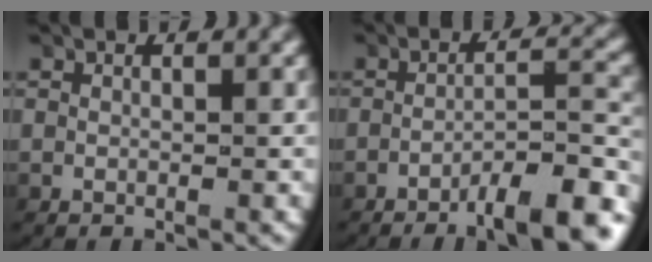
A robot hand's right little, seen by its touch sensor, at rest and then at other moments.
{"total": 7.1, "force": [-5.5, 1.4, 4.2], "torque": [-0.048, 0.001, -0.086]}